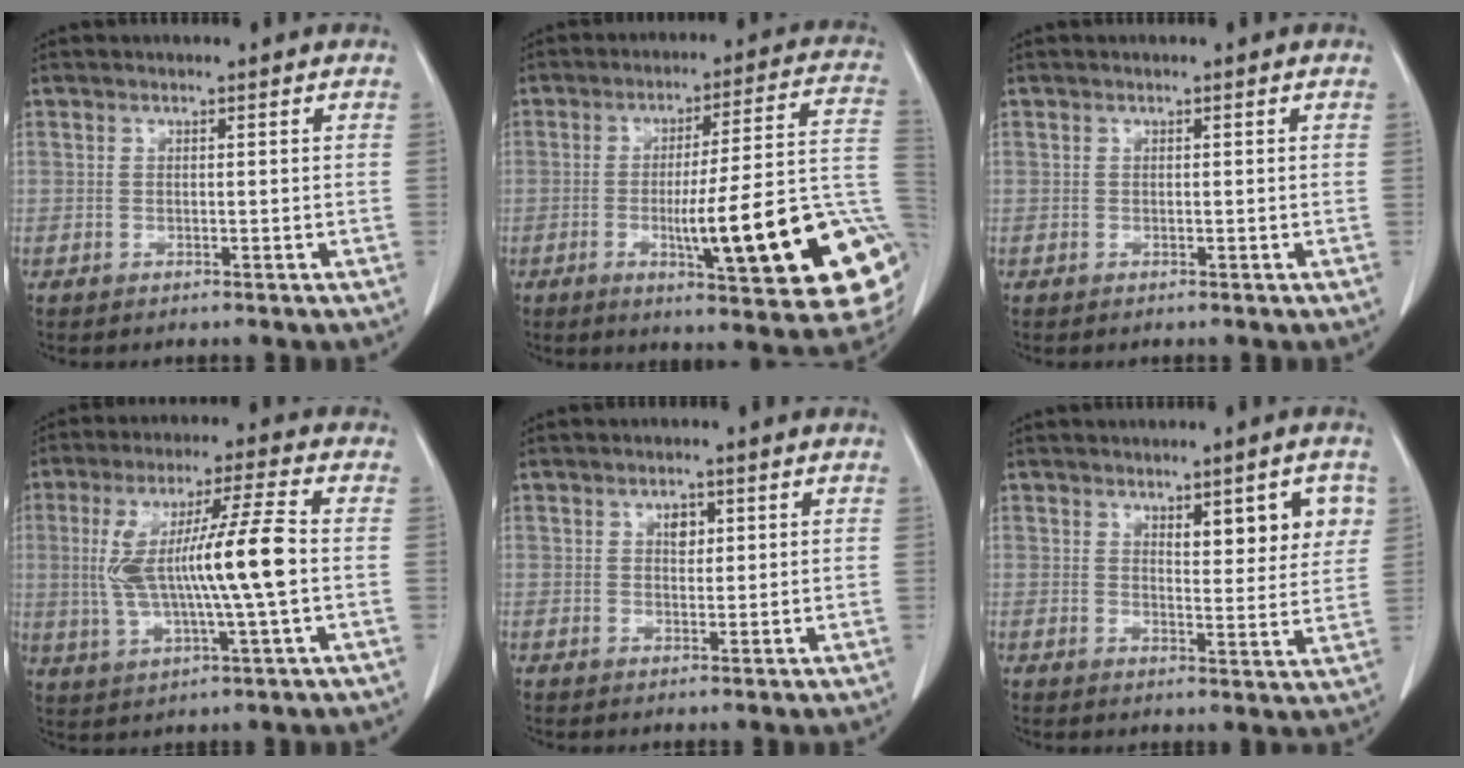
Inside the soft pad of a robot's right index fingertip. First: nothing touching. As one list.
[{"total": 22.2, "force": [-5.7, 2.2, 21.4], "torque": [-0.199, 0.009, -0.070]}, {"total": 0.0}, {"total": 13.3, "force": [0.2, 0.5, 13.3], "torque": [-0.262, 0.012, 0.006]}, {"total": 2.0, "force": [0.8, 1.3, 1.4], "torque": [-0.019, 0.000, 0.012]}, {"total": 7.7, "force": [3.4, 2.2, 6.6], "torque": [-0.079, -0.001, 0.046]}]